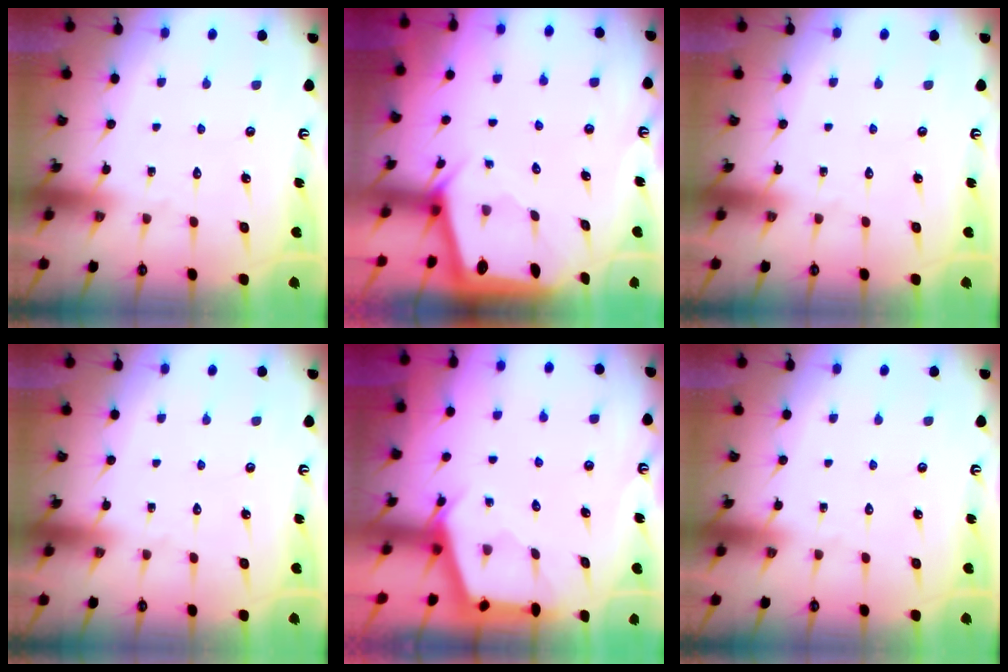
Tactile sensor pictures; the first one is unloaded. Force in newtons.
{"total": 1.9, "press": 1.9, "slide": 0.2}
{"total": 0.0}
{"total": 0.0}
{"total": 2.5, "press": 2.5, "slide": 0.3}
{"total": 0.0}